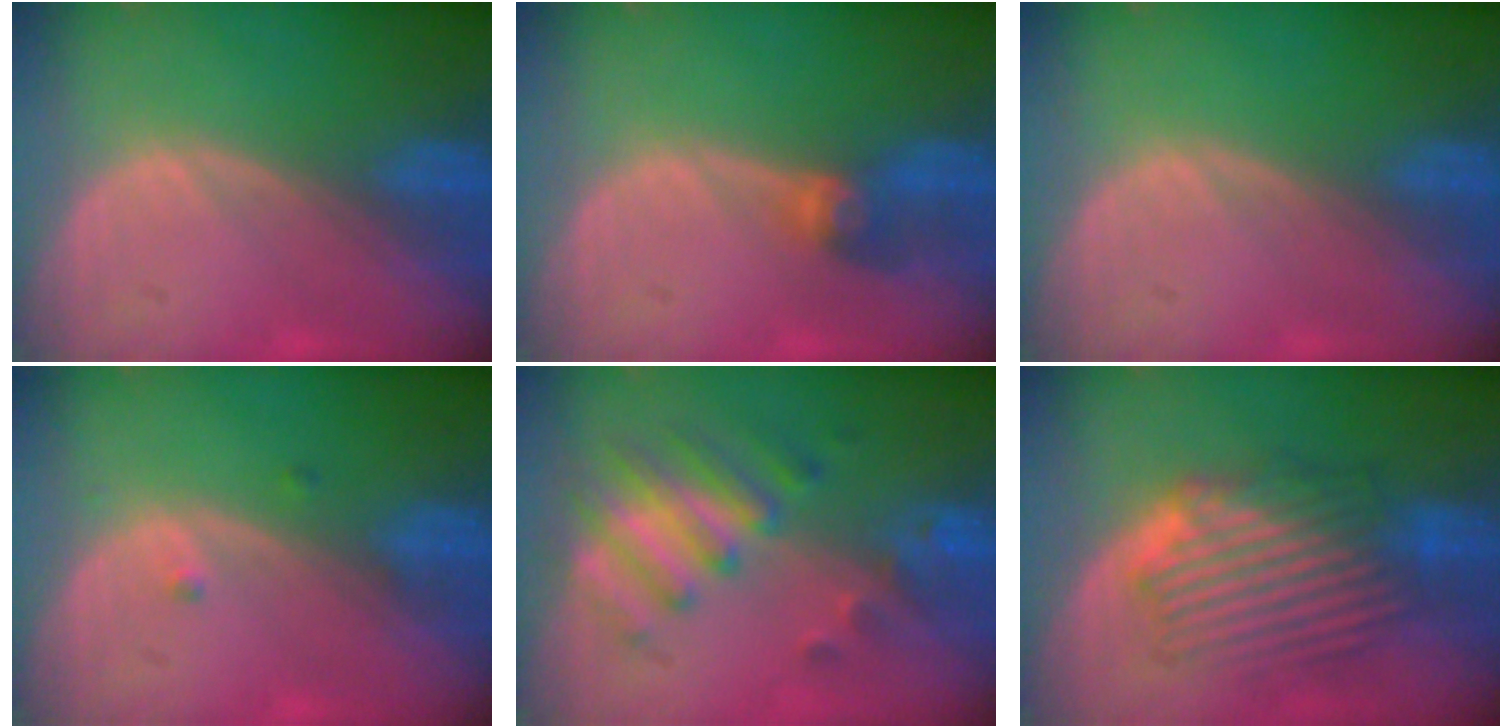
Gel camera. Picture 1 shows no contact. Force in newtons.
{"total": 2.7, "press": 2.7, "slide": 0.3}
{"total": 0.0}
{"total": 0.8, "press": 0.8, "slide": 0.2}
{"total": 8.1, "press": 7.1, "slide": 4.0}
{"total": 8.8, "press": 8.3, "slide": 2.8}